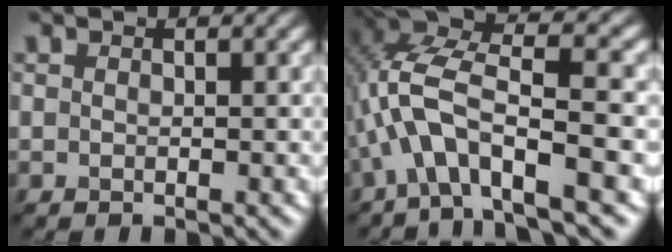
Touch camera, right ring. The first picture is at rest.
{"total": 9.5, "force": [-1.4, 3.0, 8.9], "torque": [-0.173, 0.032, -0.038]}